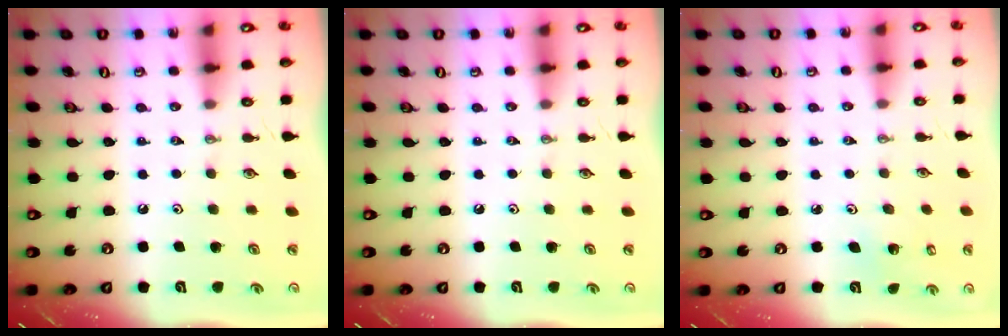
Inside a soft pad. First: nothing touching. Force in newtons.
{"total": 0.0}
{"total": 2.2, "press": 2.2, "slide": 0.2}